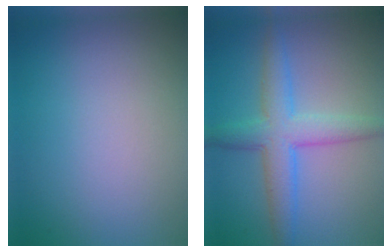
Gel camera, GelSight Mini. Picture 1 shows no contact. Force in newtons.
{"total": 4.8, "press": 4.8, "slide": 0.1}